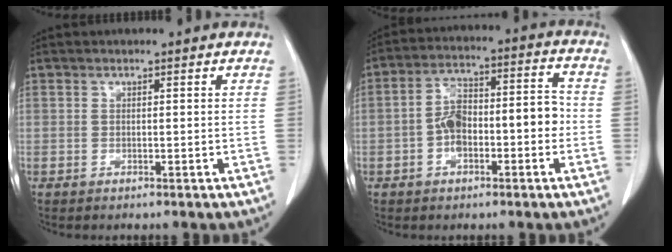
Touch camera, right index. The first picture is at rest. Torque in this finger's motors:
{"motor_torque": [1.48, -0.60, 0.71, 0.12]}